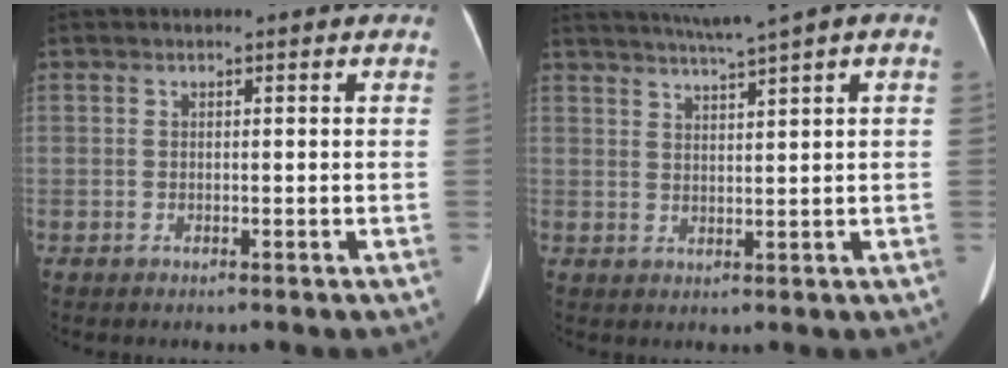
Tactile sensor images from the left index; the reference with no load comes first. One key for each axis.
{"total": 6.3, "fx": 4.6, "fy": -1.0, "fz": 4.2, "tx": -0.068, "ty": 0.017, "tz": 0.075}